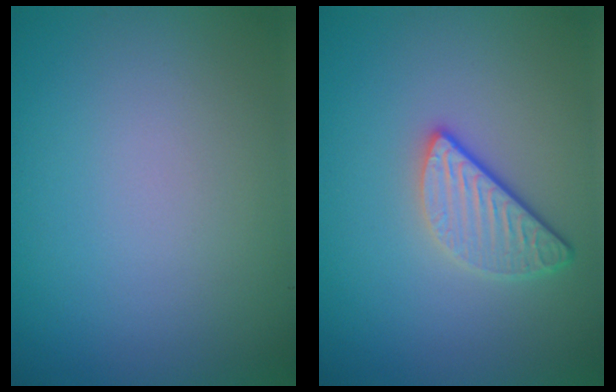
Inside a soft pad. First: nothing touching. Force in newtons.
{"total": 3.2, "press": 2.6, "slide": 1.9}